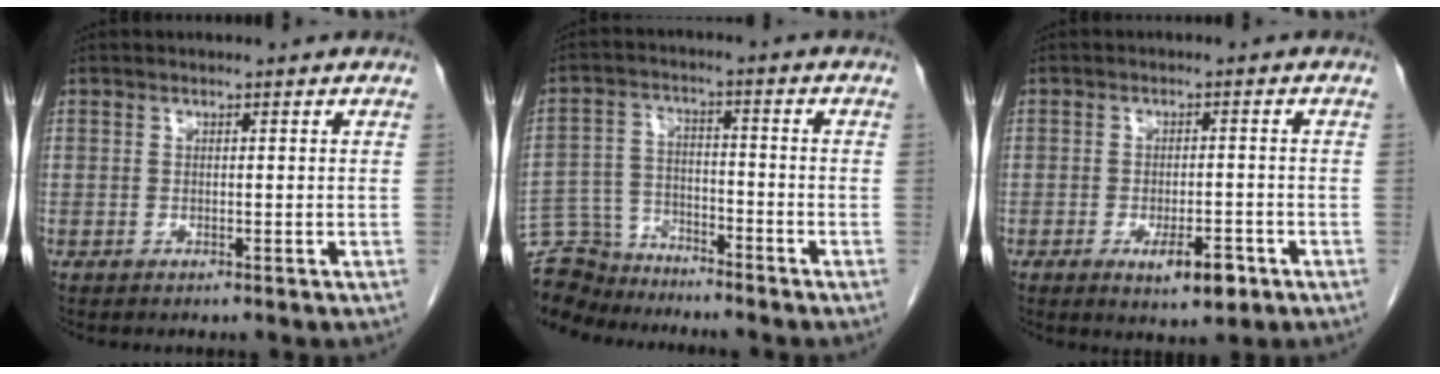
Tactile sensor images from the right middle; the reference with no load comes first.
{"total": 10.4, "force": [-10.0, 2.7, 0.3], "torque": [-0.012, 0.018, -0.186]}
{"total": 5.1, "force": [-2.6, 1.8, 4.1], "torque": [-0.057, -0.002, -0.030]}